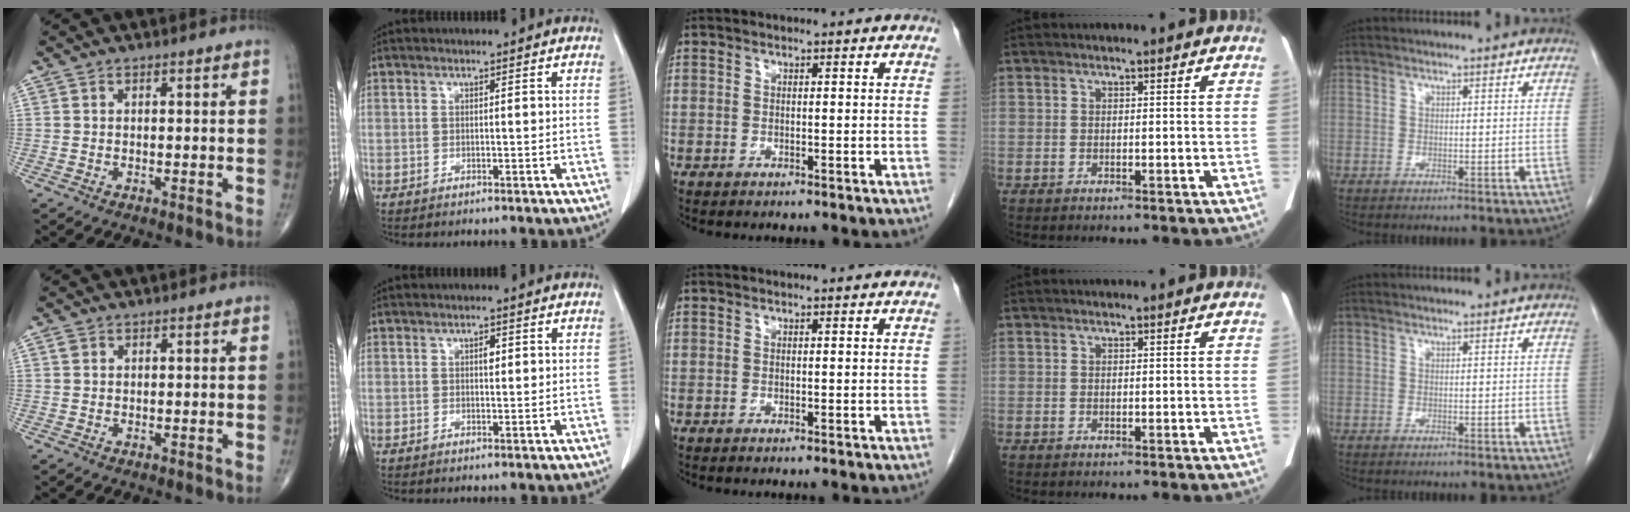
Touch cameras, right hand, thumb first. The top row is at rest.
{"thumb": {"total": 1.0, "force": [0.5, 0.8, 0.4], "torque": [-0.005, 0.004, 0.009]}, "index": {"total": 1.3, "force": [0.4, 0.6, 1.0], "torque": [-0.016, 0.001, 0.006]}}